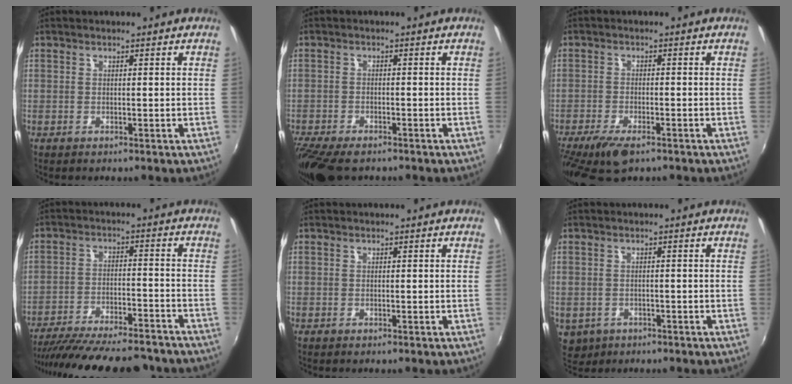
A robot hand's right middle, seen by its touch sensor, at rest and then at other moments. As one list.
[{"total": 10.2, "force": [-8.0, 3.4, 5.2], "torque": [-0.129, -0.043, -0.142]}, {"total": 8.5, "force": [-5.9, 3.2, 5.3], "torque": [-0.123, -0.026, -0.105]}, {"total": 22.9, "force": [-20.2, 4.6, 9.7], "torque": [-0.187, -0.028, -0.285]}, {"total": 0.0}, {"total": 5.1, "force": [-1.7, 4.2, 2.3], "torque": [-0.051, -0.011, -0.017]}]